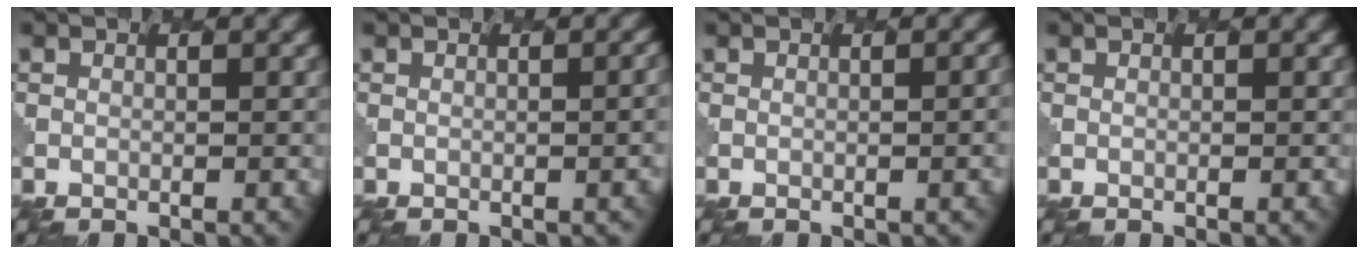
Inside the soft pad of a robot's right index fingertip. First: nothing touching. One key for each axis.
{"total": 2.6, "fx": -0.2, "fy": 1.3, "fz": 2.2, "tx": -0.002, "ty": 0.012, "tz": 0.000}
{"total": 2.5, "fx": -0.3, "fy": 1.2, "fz": 2.2, "tx": -0.003, "ty": 0.011, "tz": 0.000}
{"total": 0.0}